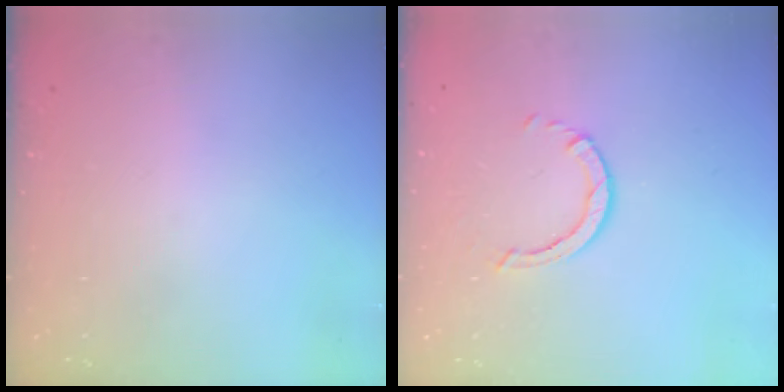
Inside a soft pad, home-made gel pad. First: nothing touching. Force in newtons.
{"total": 3.4, "press": 3.4, "slide": 0.5}